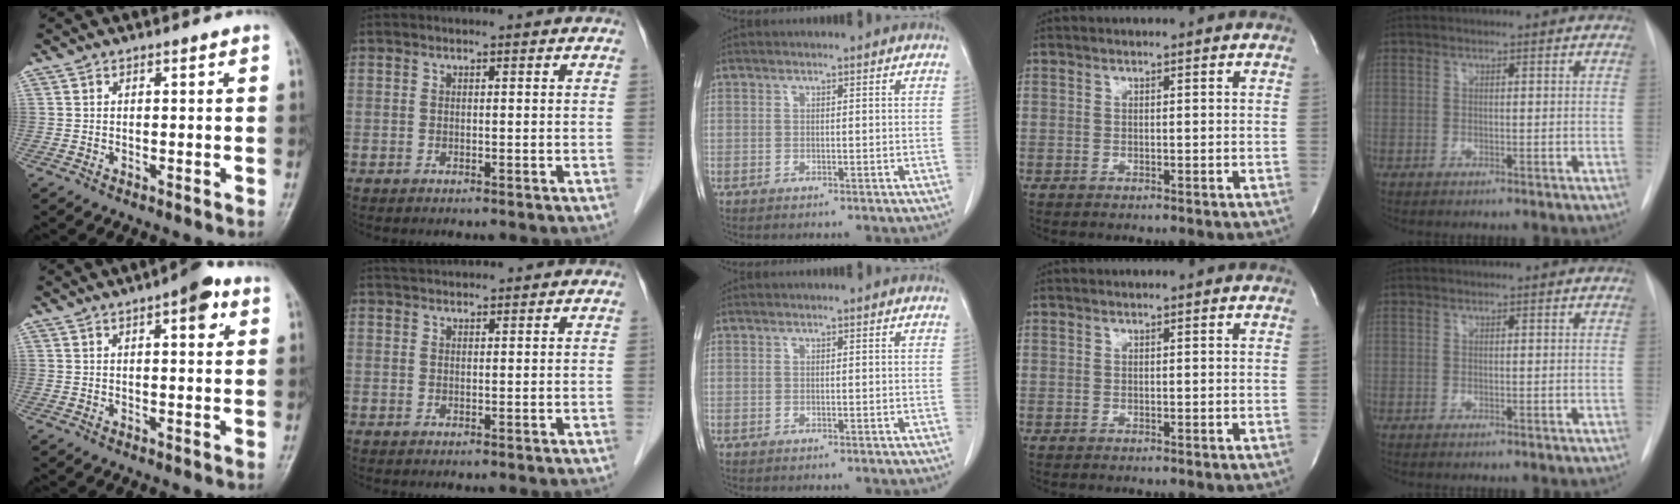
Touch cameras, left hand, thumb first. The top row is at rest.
{"thumb": {"total": 6.1, "force": [2.8, 2.1, 4.9], "torque": [-0.052, -0.004, 0.031]}, "index": {"total": 3.6, "force": [3.4, 0.6, 1.0], "torque": [-0.015, 0.033, 0.056]}}